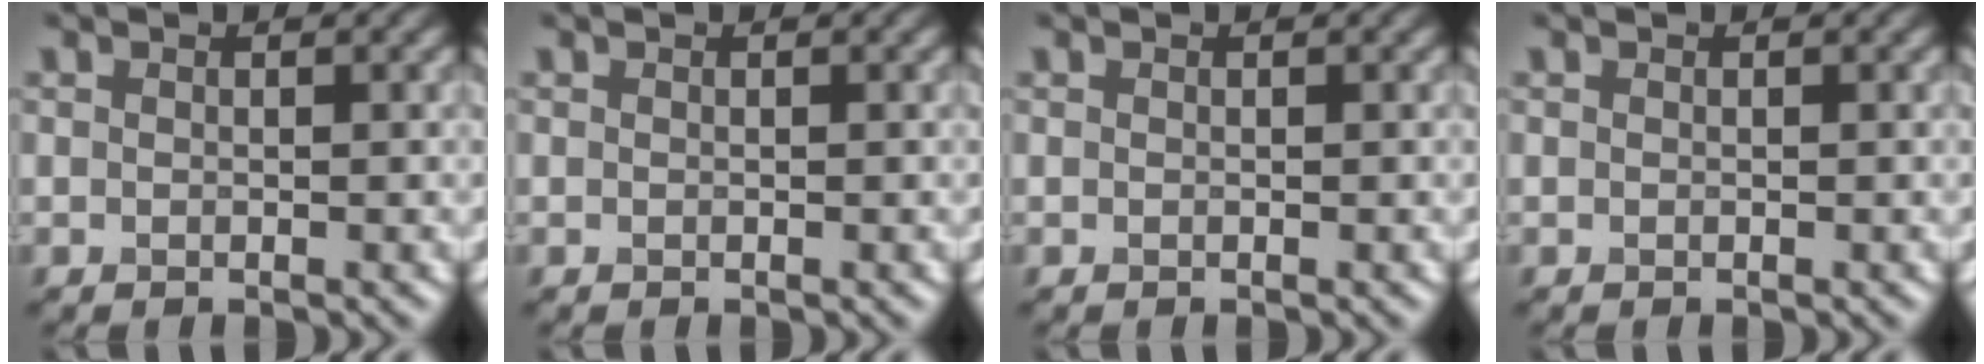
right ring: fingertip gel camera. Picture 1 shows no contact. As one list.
[{"total": 0.0}, {"total": 0.0}, {"total": 0.0}]